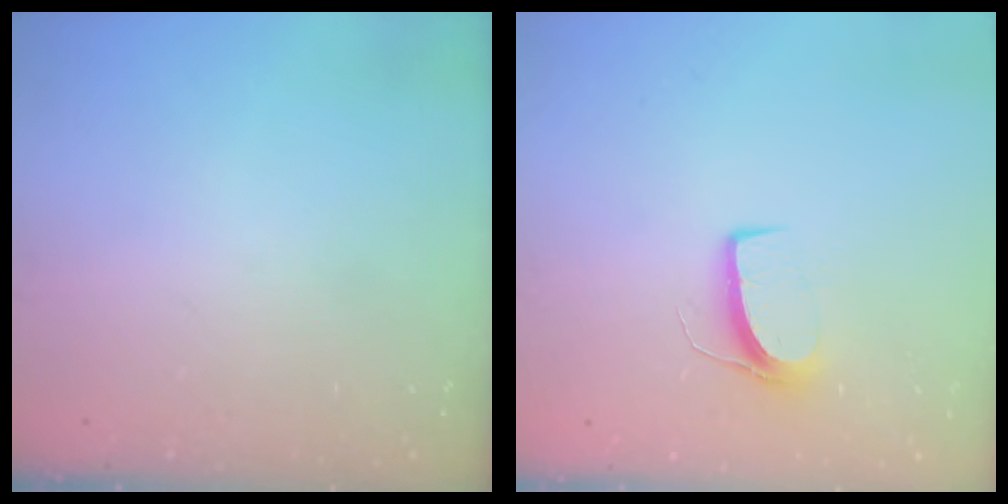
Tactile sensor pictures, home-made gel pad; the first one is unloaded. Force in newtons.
{"total": 7.0, "press": 7.0, "slide": 0.4}